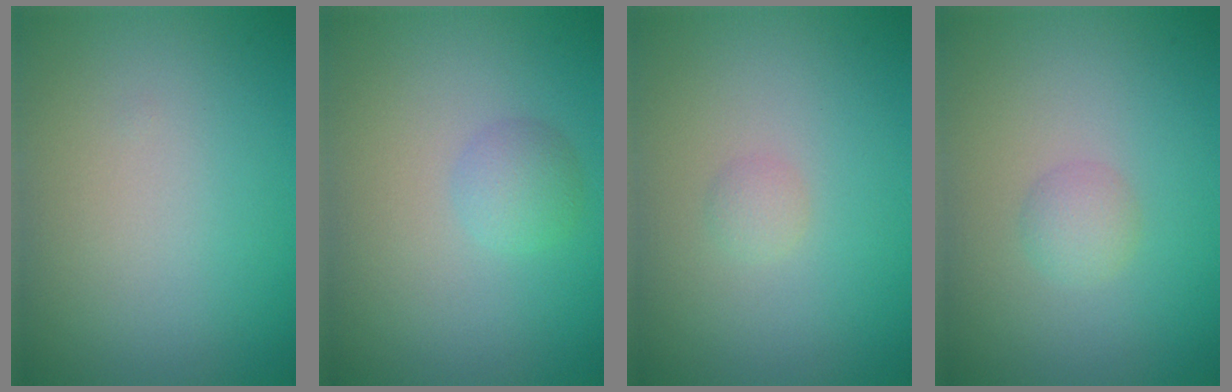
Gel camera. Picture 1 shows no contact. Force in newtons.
{"total": 1.9, "press": 1.9, "slide": 0.1}
{"total": 0.9, "press": 0.8, "slide": 0.1}
{"total": 1.5, "press": 1.5, "slide": 0.1}